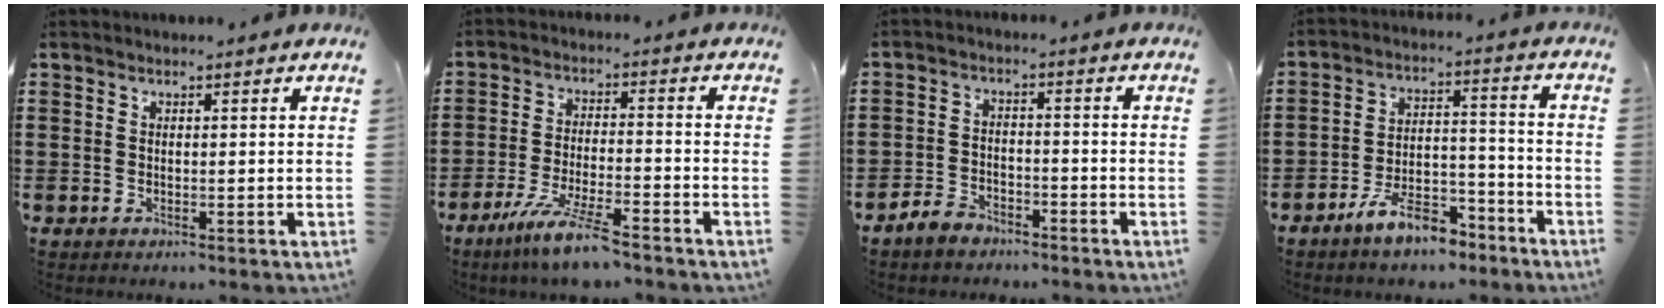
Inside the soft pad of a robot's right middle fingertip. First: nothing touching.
{"total": 7.5, "force": [-6.0, 0.3, 4.5], "torque": [-0.095, -0.013, -0.113]}
{"total": 3.4, "force": [-3.1, 1.2, 0.9], "torque": [-0.032, 0.005, -0.067]}
{"total": 8.2, "force": [-6.6, 2.7, 4.1], "torque": [-0.078, 0.016, -0.125]}